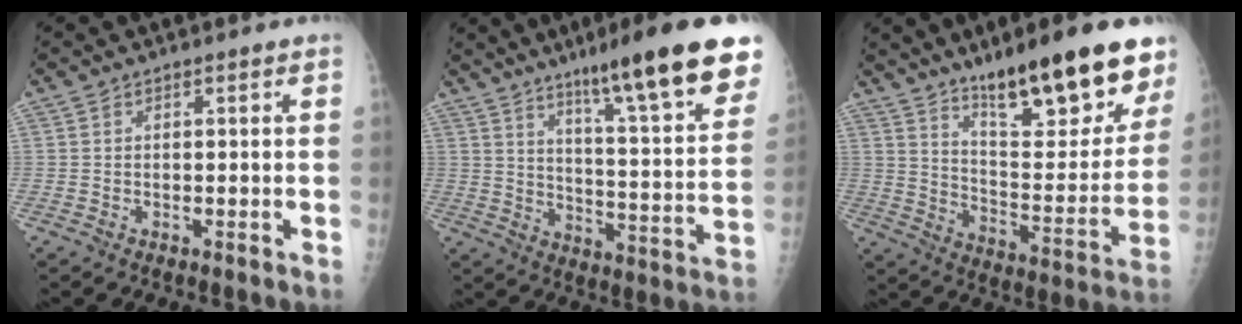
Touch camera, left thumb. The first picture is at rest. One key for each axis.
{"total": 22.7, "fx": 14.7, "fy": 2.5, "fz": 17.1, "tx": -0.224, "ty": -0.062, "tz": 0.219}
{"total": 23.7, "fx": 16.0, "fy": 5.9, "fz": 16.4, "tx": -0.203, "ty": -0.081, "tz": 0.253}